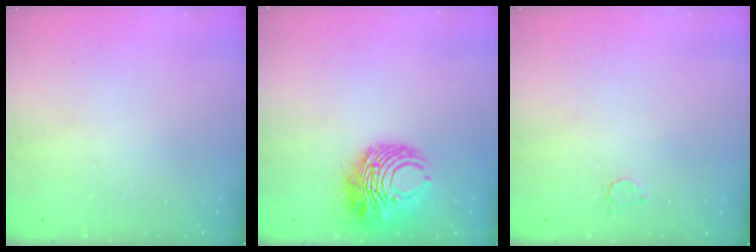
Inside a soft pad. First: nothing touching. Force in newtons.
{"total": 11.4, "press": 11.3, "slide": 1.7}
{"total": 1.7, "press": 1.7, "slide": 0.3}